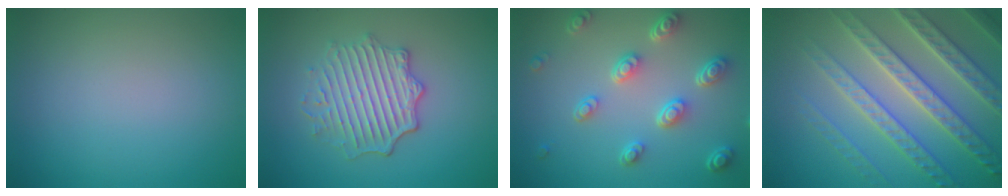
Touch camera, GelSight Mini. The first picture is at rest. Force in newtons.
{"total": 4.7, "press": 4.0, "slide": 2.5}
{"total": 4.7, "press": 3.5, "slide": 3.2}
{"total": 7.1, "press": 6.9, "slide": 1.8}